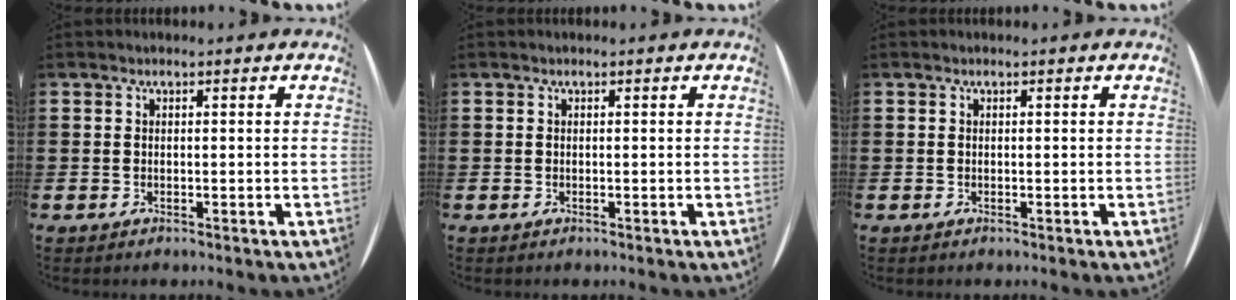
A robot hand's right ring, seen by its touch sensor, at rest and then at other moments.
{"total": 0.0}
{"total": 0.0}